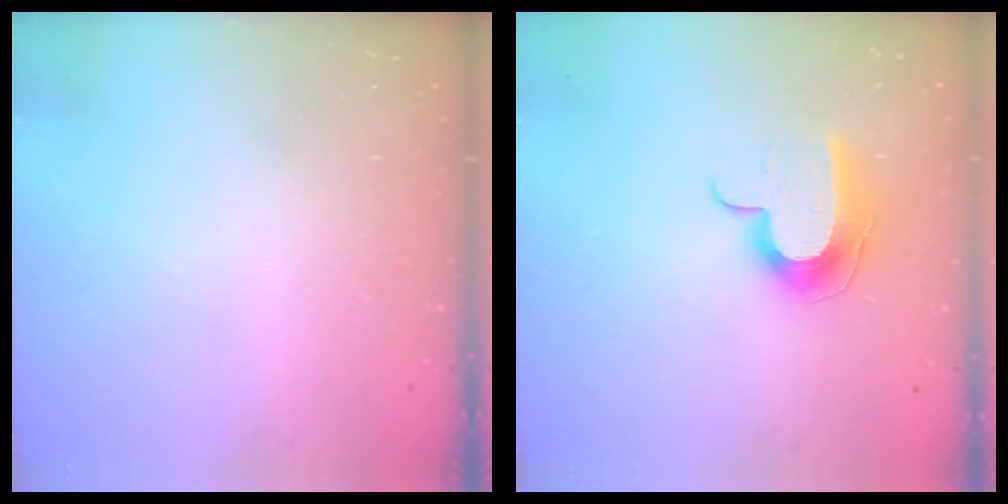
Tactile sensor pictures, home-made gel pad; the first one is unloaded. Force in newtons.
{"total": 11.8, "press": 11.8, "slide": 0.7}